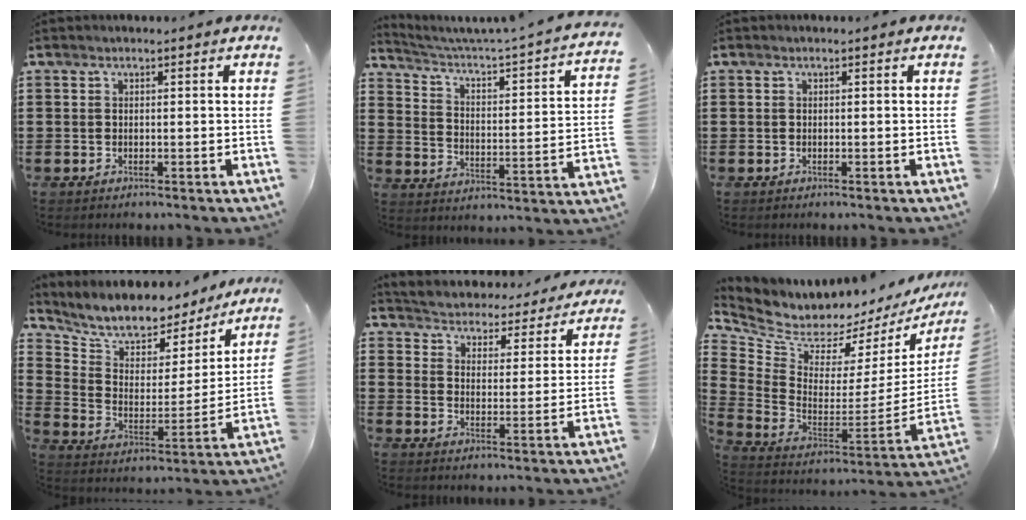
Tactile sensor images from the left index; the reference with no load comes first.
{"total": 2.1, "force": [1.4, 0.0, 1.7], "torque": [-0.046, -0.031, 0.009]}
{"total": 0.0}
{"total": 7.5, "force": [6.8, 2.8, 1.4], "torque": [-0.057, -0.056, 0.113]}
{"total": 3.4, "force": [3.3, 0.1, -0.5], "torque": [-0.016, -0.036, 0.048]}
{"total": 5.0, "force": [4.6, 1.7, 0.4], "torque": [-0.050, -0.062, 0.076]}